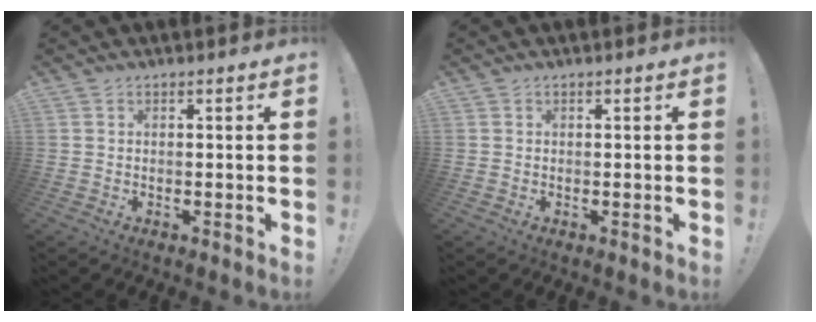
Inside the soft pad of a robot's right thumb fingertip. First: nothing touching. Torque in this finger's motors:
{"motor_torque": [0.03, -0.19, -0.07, 0.15, -0.05]}